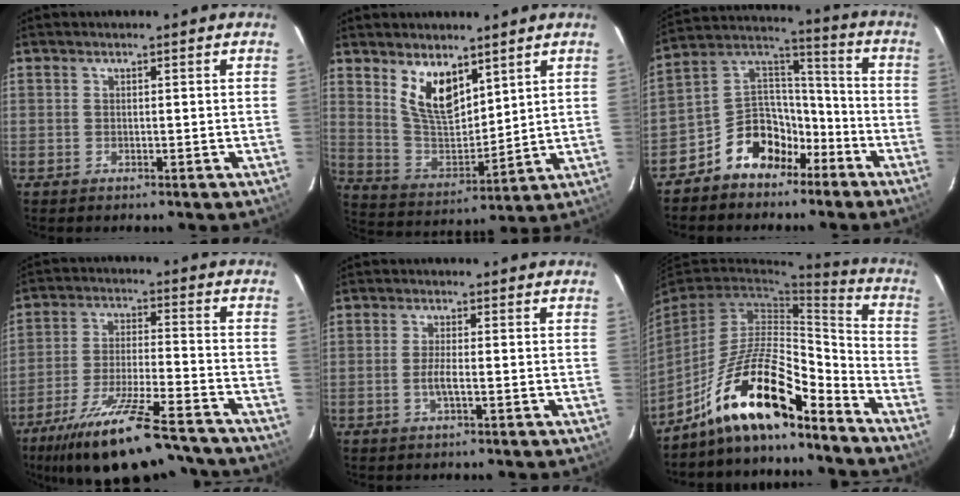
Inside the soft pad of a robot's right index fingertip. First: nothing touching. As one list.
[{"total": 10.4, "force": [6.3, 4.9, 6.8], "torque": [-0.126, -0.005, 0.133]}, {"total": 12.3, "force": [-7.7, 8.3, 4.8], "torque": [-0.104, 0.056, -0.129]}, {"total": 21.3, "force": [-17.9, 3.7, 11.0], "torque": [-0.211, -0.040, -0.276]}, {"total": 2.3, "force": [-0.9, 0.1, 2.1], "torque": [-0.043, -0.004, -0.016]}, {"total": 15.8, "force": [-11.8, 3.5, 9.9], "torque": [-0.193, 0.006, -0.216]}]